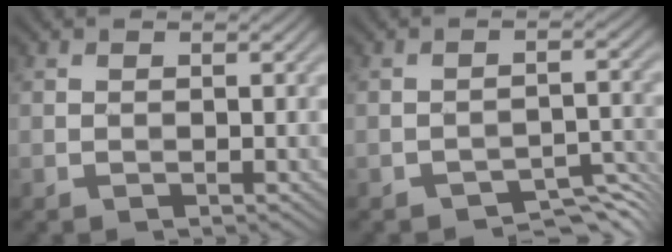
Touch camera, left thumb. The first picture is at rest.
{"total": 4.0, "force": [-3.8, 0.6, 0.9], "torque": [-0.009, 0.009, -0.054]}